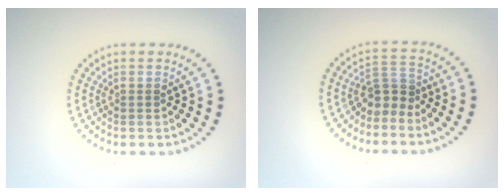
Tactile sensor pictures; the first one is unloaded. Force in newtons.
{"total": 2.2, "press": 1.6, "slide": 1.5}